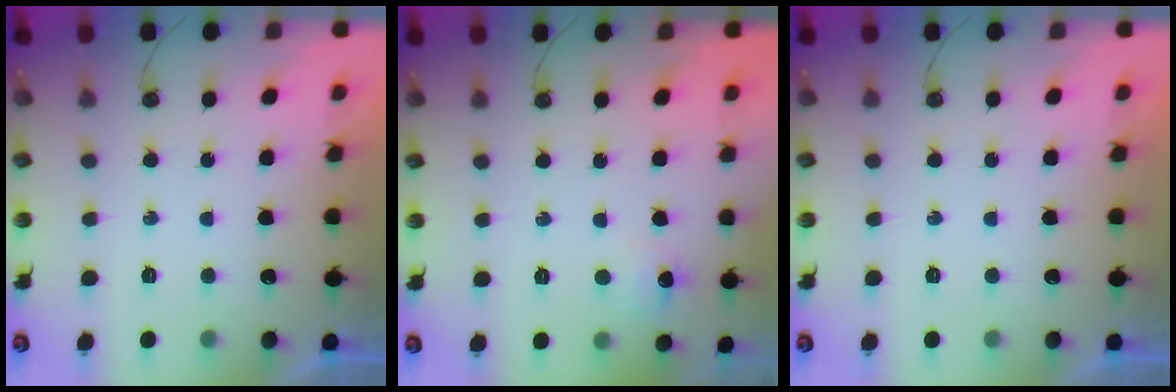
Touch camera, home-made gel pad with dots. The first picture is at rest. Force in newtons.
{"total": 5.7, "press": 5.7, "slide": 0.8}
{"total": 0.0}